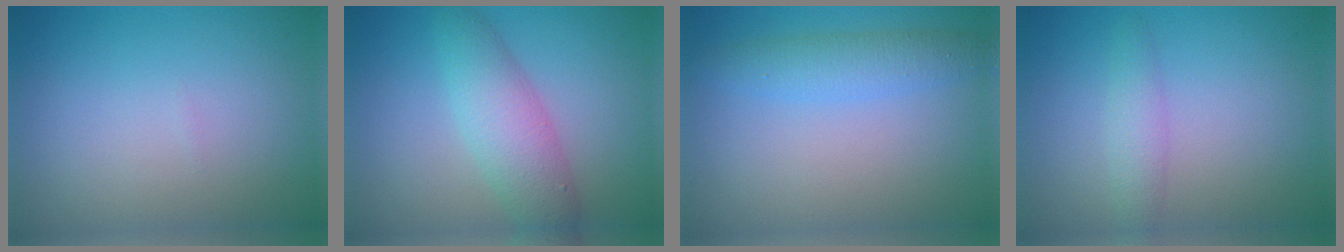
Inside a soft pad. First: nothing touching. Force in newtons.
{"total": 4.6, "press": 4.6, "slide": 0.1}
{"total": 2.8, "press": 2.8, "slide": 0.0}
{"total": 1.9, "press": 1.9, "slide": 0.1}